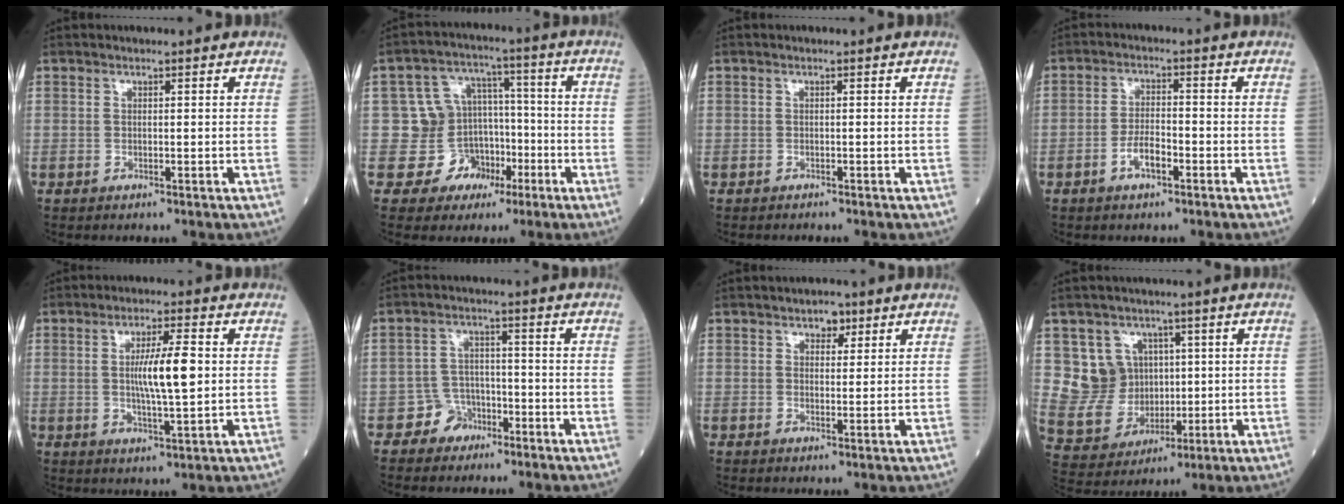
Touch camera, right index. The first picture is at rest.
{"total": 8.8, "force": [-3.6, 8.0, 0.7], "torque": [0.005, 0.049, -0.048]}
{"total": 0.9, "force": [-0.8, 0.1, 0.4], "torque": [-0.009, -0.002, -0.011]}
{"total": 3.9, "force": [-2.1, 1.3, 3.0], "torque": [-0.055, 0.004, -0.042]}
{"total": 7.7, "force": [0.7, 0.7, 7.7], "torque": [-0.137, 0.000, 0.011]}
{"total": 3.9, "force": [-2.6, 2.9, 0.0], "torque": [0.004, 0.015, -0.047]}
{"total": 2.4, "force": [1.4, 1.4, 1.3], "torque": [-0.014, 0.004, 0.019]}
{"total": 8.7, "force": [2.5, 8.2, 1.8], "torque": [-0.046, 0.023, 0.062]}